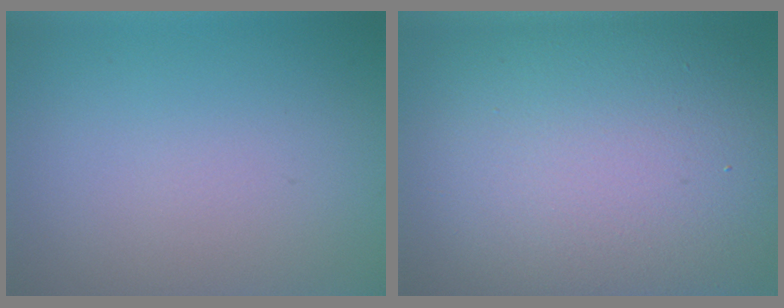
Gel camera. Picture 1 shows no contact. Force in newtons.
{"total": 16.5, "press": 16.5, "slide": 0.9}